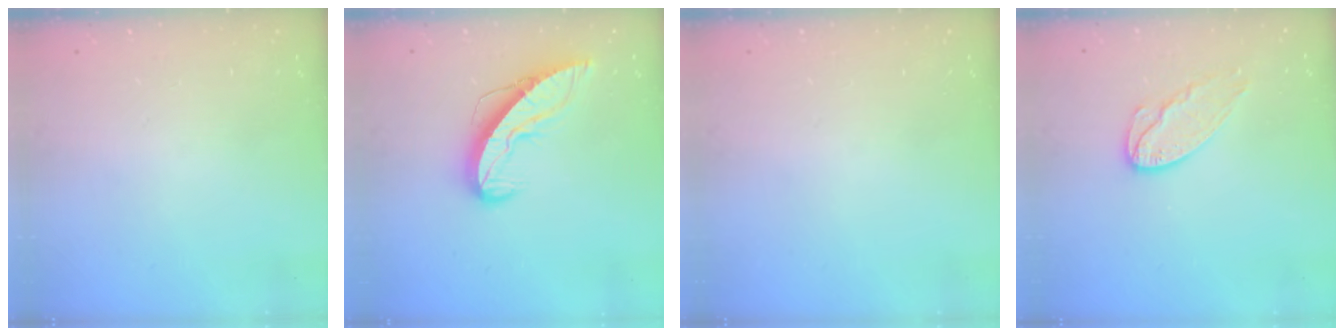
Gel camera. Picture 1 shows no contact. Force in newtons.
{"total": 9.7, "press": 9.7, "slide": 1.0}
{"total": 0.0}
{"total": 8.3, "press": 8.3, "slide": 0.1}